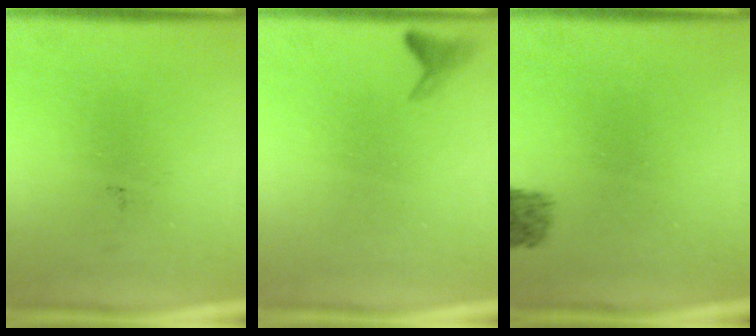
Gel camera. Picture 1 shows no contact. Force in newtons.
{"total": 1.0}
{"total": 1.8}